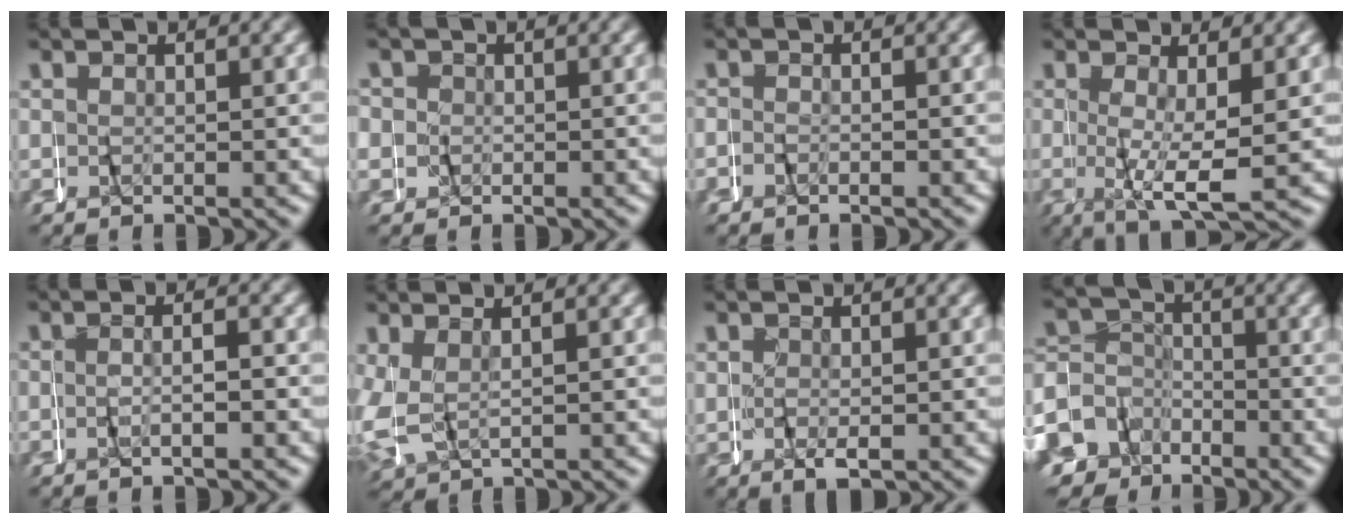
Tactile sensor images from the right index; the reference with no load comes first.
{"total": 3.3, "force": [0.7, 3.1, 0.7], "torque": [-0.018, 0.008, 0.005]}
{"total": 1.2, "force": [-1.1, 0.5, 0.0], "torque": [-0.008, 0.001, -0.023]}
{"total": 4.7, "force": [-1.2, 0.9, 4.4], "torque": [-0.077, -0.011, -0.012]}
{"total": 1.4, "force": [-1.2, -0.1, 0.8], "torque": [-0.012, 0.007, -0.025]}
{"total": 4.2, "force": [-0.1, 3.7, 2.0], "torque": [-0.082, -0.010, 0.004]}
{"total": 1.1, "force": [0.1, 0.4, 1.0], "torque": [-0.011, -0.002, 0.004]}
{"total": 8.3, "force": [-3.7, 7.2, 1.8], "torque": [-0.046, -0.026, -0.068]}